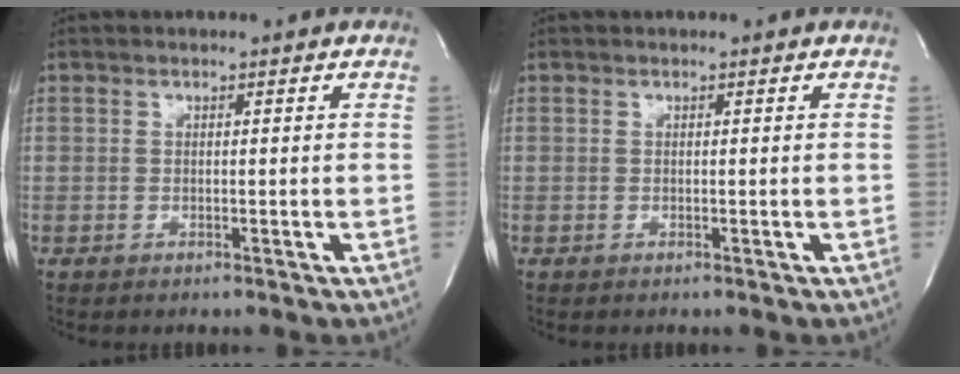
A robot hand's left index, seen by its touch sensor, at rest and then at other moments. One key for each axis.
{"total": 0.0}